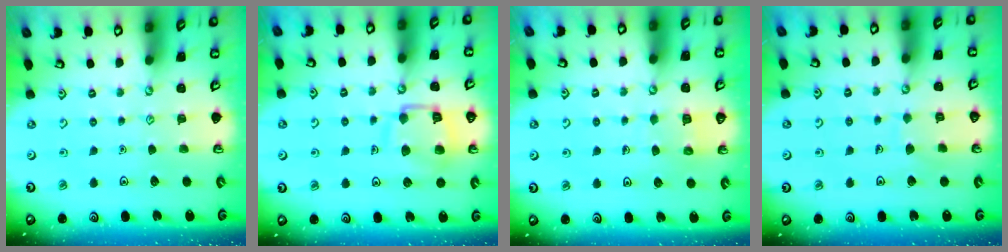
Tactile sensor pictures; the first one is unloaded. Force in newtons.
{"total": 13.1, "press": 13.0, "slide": 1.5}
{"total": 5.9, "press": 5.9, "slide": 0.6}
{"total": 5.9, "press": 5.9, "slide": 0.3}